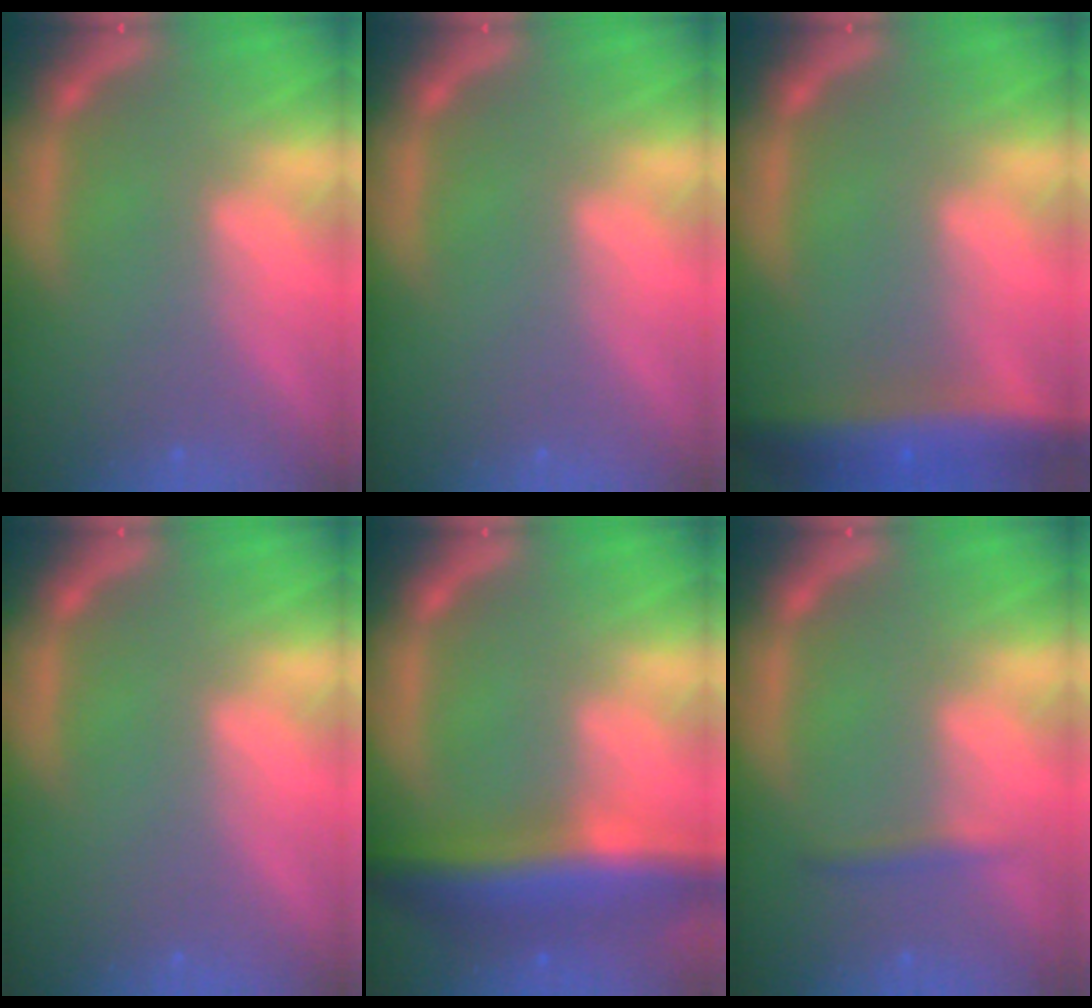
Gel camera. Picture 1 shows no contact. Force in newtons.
{"total": 0.0}
{"total": 8.0}
{"total": 0.0}
{"total": 8.9}
{"total": 1.4}